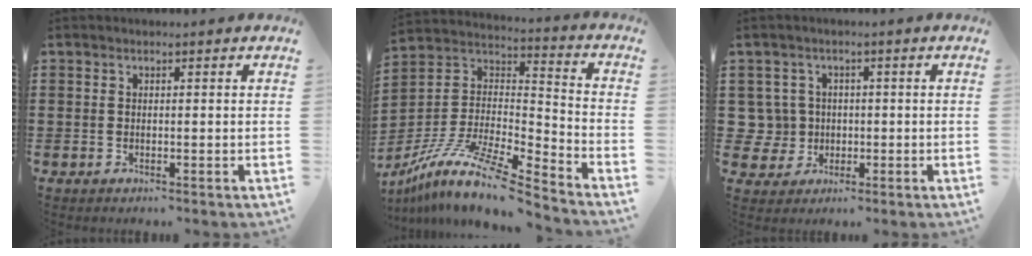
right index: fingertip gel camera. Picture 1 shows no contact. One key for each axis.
{"total": 12.3, "fx": -9.8, "fy": 1.4, "fz": 7.2, "tx": -0.148, "ty": 0.006, "tz": -0.194}
{"total": 4.7, "fx": -0.3, "fy": 4.6, "fz": 0.8, "tx": -0.050, "ty": 0.009, "tz": -0.010}